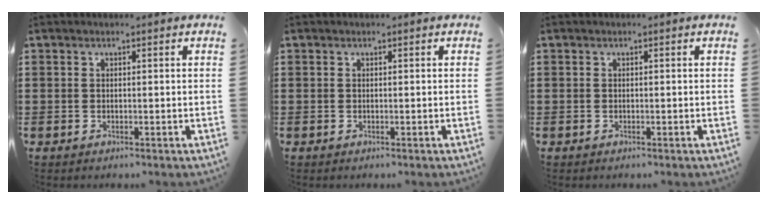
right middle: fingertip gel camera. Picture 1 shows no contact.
{"total": 0.0}
{"total": 0.0}